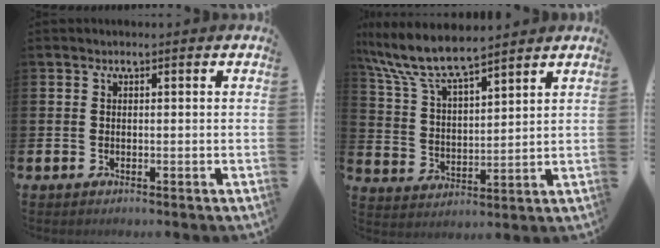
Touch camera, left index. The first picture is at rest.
{"total": 8.7, "force": [8.0, 1.6, 3.1], "torque": [-0.100, -0.038, 0.146]}